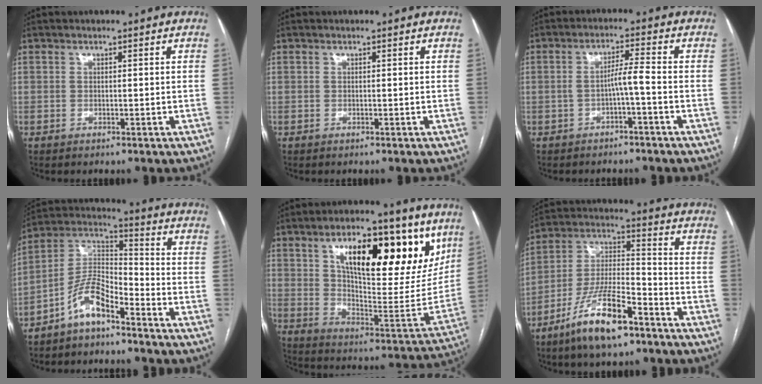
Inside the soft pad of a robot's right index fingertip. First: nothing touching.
{"total": 0.0}
{"total": 3.5, "force": [-1.3, -0.3, 3.2], "torque": [-0.055, 0.014, -0.021]}
{"total": 8.5, "force": [-5.8, 2.8, 5.6], "torque": [-0.126, 0.021, -0.116]}
{"total": 24.5, "force": [12.6, 8.5, 19.2], "torque": [-0.278, 0.012, 0.202]}
{"total": 13.8, "force": [-8.7, 3.3, 10.2], "torque": [-0.207, -0.010, -0.159]}